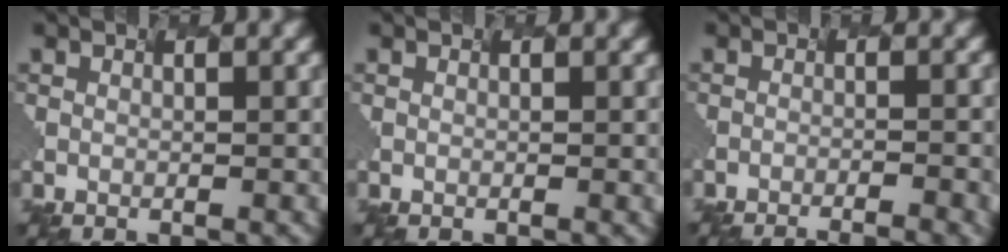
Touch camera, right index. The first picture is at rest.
{"total": 0.0}
{"total": 6.1, "force": [-4.0, 1.7, 4.2], "torque": [-0.029, 0.011, -0.036]}